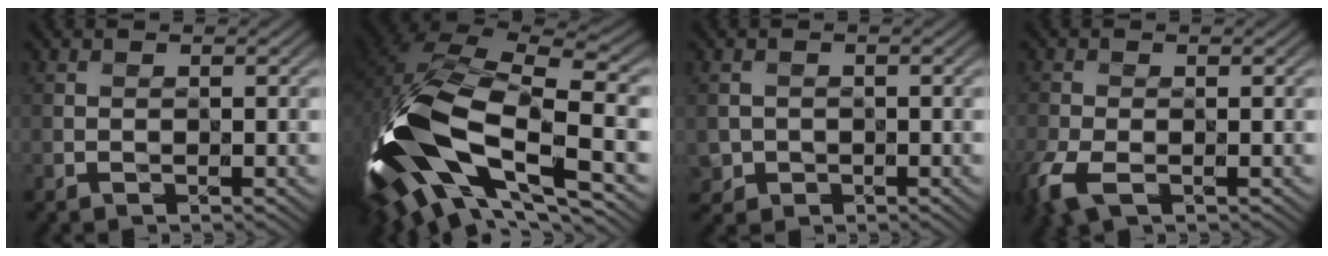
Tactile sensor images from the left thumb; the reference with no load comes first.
{"total": 17.2, "force": [-5.2, 8.7, 13.9], "torque": [-0.321, -0.022, -0.085]}
{"total": 1.4, "force": [-0.4, 1.2, -0.6], "torque": [0.013, -0.008, -0.007]}
{"total": 5.3, "force": [-2.7, 2.5, 3.8], "torque": [-0.094, -0.018, -0.053]}